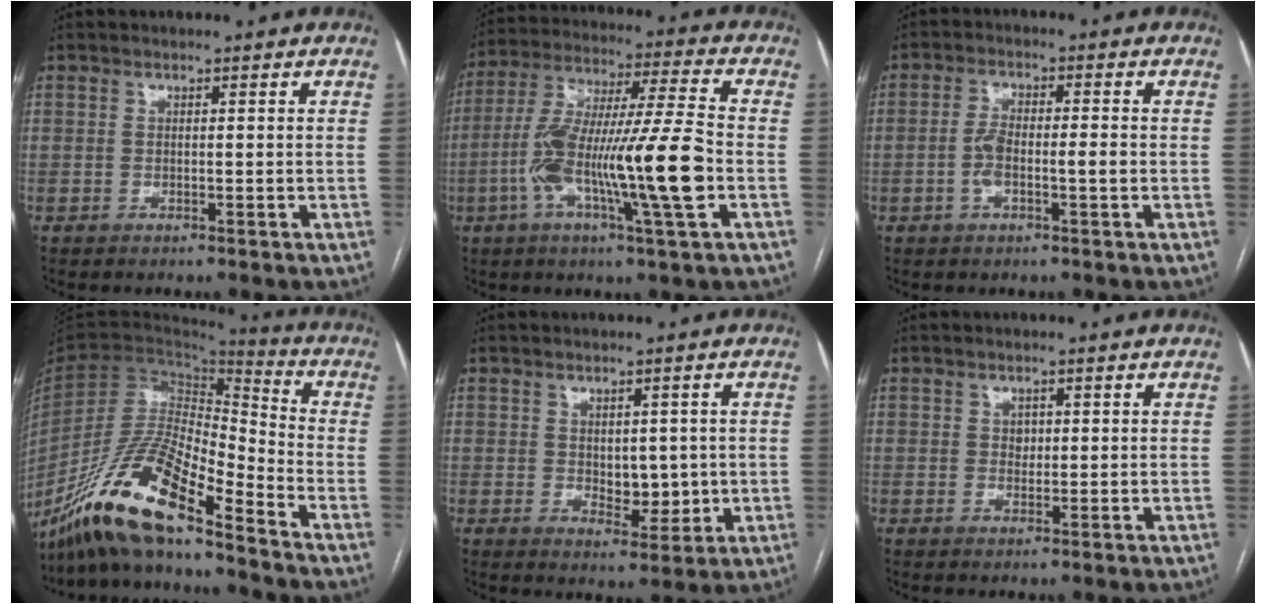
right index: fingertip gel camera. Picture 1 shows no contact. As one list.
[{"total": 18.2, "force": [-4.5, 0.4, 17.6], "torque": [-0.332, -0.001, -0.083]}, {"total": 4.6, "force": [-1.0, 1.3, 4.3], "torque": [-0.086, 0.016, -0.015]}, {"total": 18.1, "force": [-13.5, 2.4, 11.7], "torque": [-0.235, -0.018, -0.256]}, {"total": 5.1, "force": [0.2, 2.9, 4.2], "torque": [-0.051, -0.002, 0.015]}, {"total": 1.4, "force": [0.4, 1.2, 0.8], "torque": [-0.008, 0.000, 0.006]}]